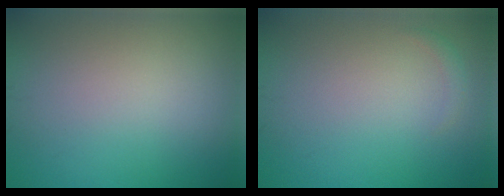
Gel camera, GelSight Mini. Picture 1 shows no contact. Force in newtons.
{"total": 0.7, "press": 0.7, "slide": 0.1}